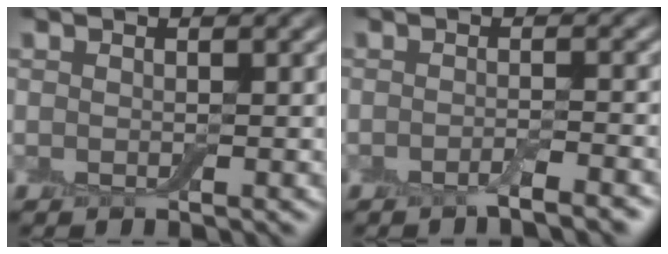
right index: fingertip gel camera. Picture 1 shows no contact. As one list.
[{"total": 1.9, "force": [-1.2, 0.3, 1.4], "torque": [-0.017, 0.000, -0.026]}]